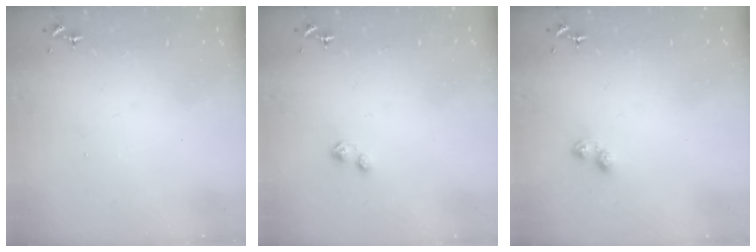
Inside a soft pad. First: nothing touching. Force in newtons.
{"total": 3.0, "press": 3.0, "slide": 0.5}
{"total": 4.1, "press": 4.0, "slide": 0.5}